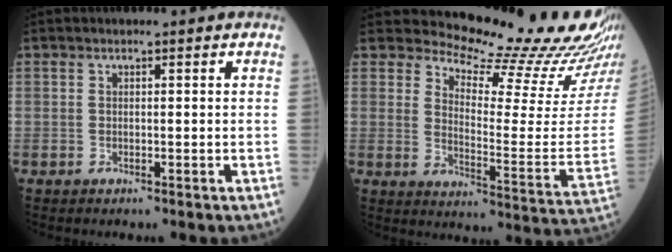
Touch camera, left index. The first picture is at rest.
{"total": 19.6, "force": [18.8, 0.9, 5.7], "torque": [-0.089, -0.122, 0.225]}